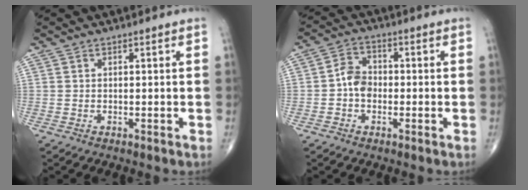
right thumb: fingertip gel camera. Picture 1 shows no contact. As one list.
[{"total": 4.9, "force": [-0.9, 3.7, 3.0], "torque": [-0.039, 0.018, -0.027]}]